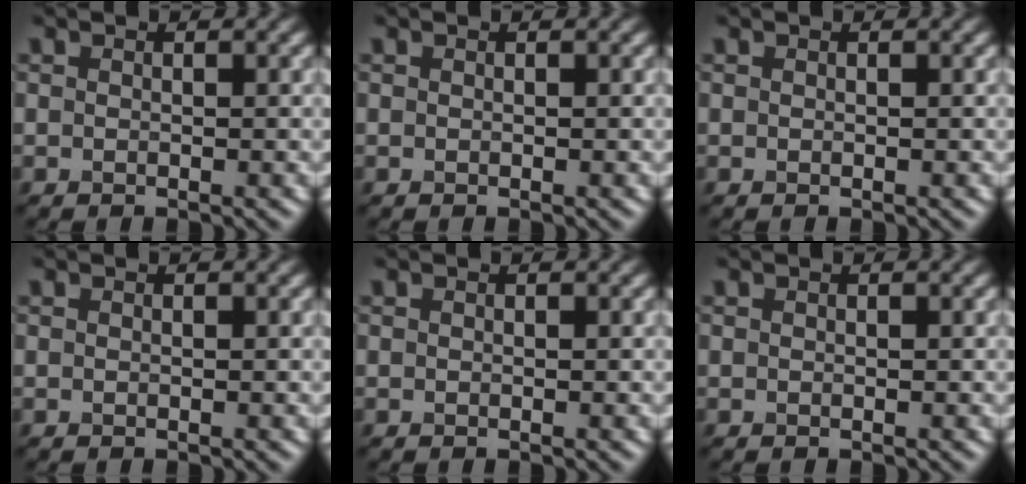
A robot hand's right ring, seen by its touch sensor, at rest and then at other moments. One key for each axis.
{"total": 0.0}
{"total": 0.0}
{"total": 0.0}
{"total": 0.0}
{"total": 0.0}